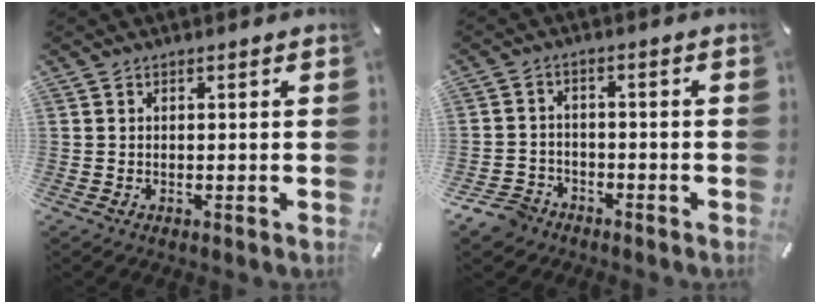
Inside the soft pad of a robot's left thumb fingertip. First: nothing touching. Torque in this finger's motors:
{"motor_torque": [-0.25, 0.43, 0.25, 0.24, 0.04]}